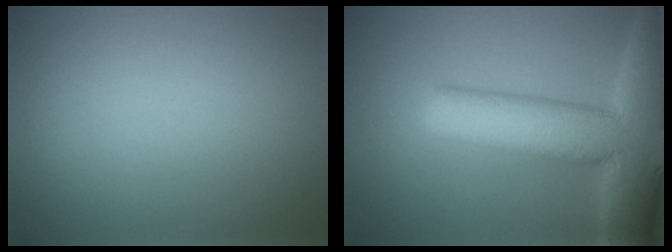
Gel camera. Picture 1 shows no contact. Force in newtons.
{"total": 11.1, "press": 11.1, "slide": 0.6}